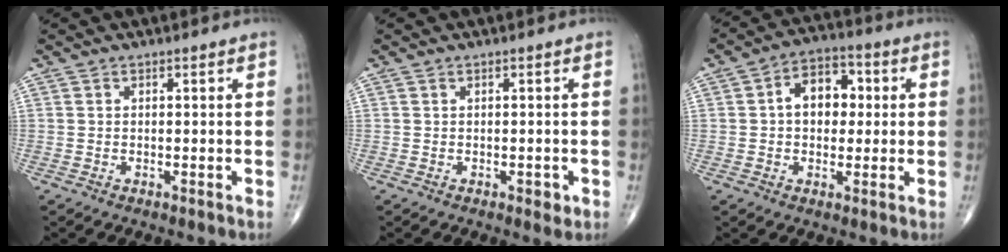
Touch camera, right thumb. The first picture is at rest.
{"total": 1.7, "force": [-0.5, 0.9, 1.3], "torque": [-0.013, -0.001, -0.005]}
{"total": 9.3, "force": [1.1, 6.5, 6.5], "torque": [-0.071, 0.022, 0.011]}